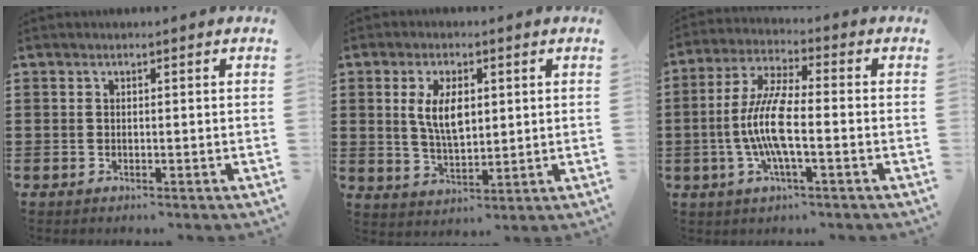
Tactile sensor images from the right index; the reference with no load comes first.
{"total": 6.7, "force": [1.5, 3.2, 5.7], "torque": [-0.110, 0.007, 0.023]}
{"total": 9.2, "force": [-1.8, 2.4, 8.8], "torque": [-0.196, -0.013, -0.042]}